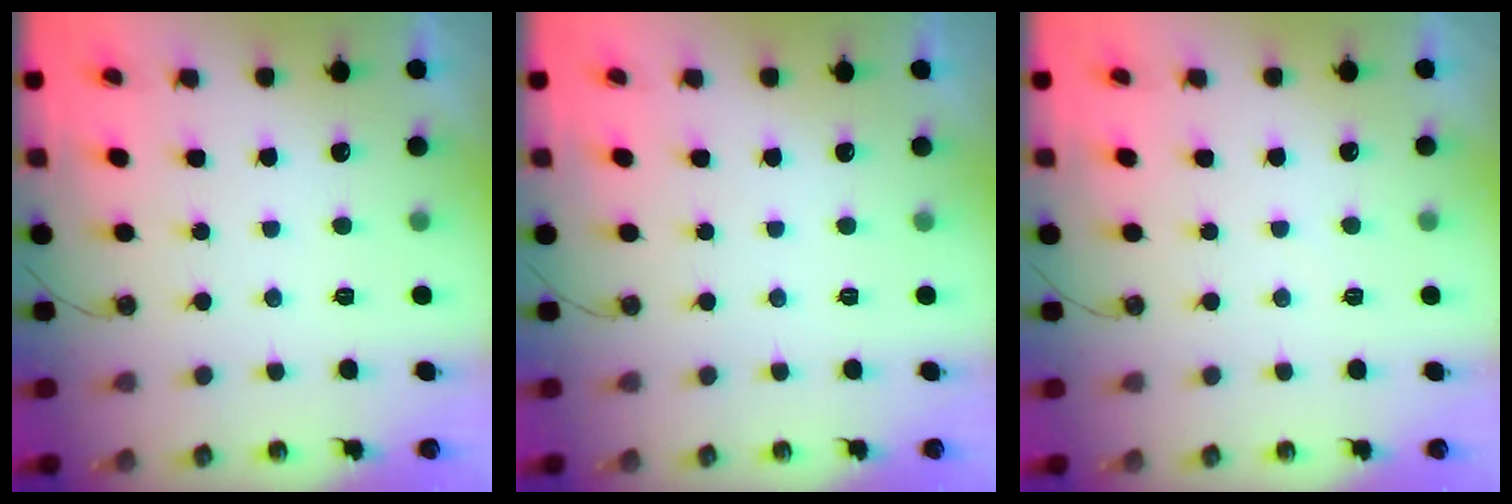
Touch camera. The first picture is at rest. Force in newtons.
{"total": 0.0}
{"total": 3.7, "press": 3.7, "slide": 0.4}